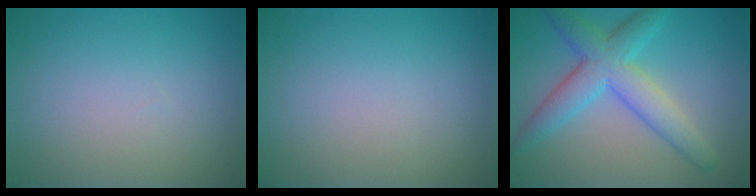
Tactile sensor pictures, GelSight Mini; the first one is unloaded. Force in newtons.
{"total": 0.0}
{"total": 5.9, "press": 5.9, "slide": 0.2}